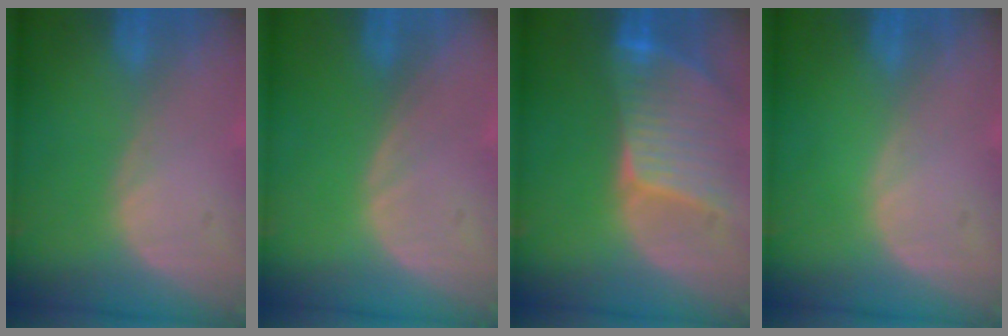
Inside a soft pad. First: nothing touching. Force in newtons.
{"total": 0.0}
{"total": 9.3, "press": 8.2, "slide": 4.4}
{"total": 0.0}